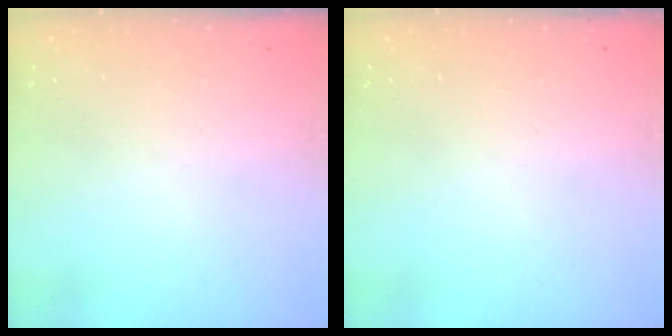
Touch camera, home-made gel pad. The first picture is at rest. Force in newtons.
{"total": 0.0}